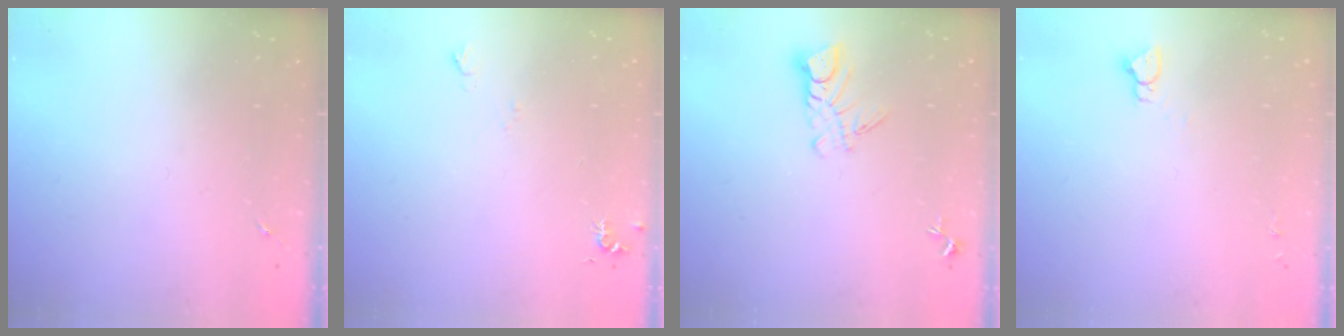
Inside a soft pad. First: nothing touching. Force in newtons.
{"total": 5.5, "press": 5.5, "slide": 0.7}
{"total": 6.6, "press": 6.5, "slide": 0.6}
{"total": 2.9, "press": 2.9, "slide": 0.2}